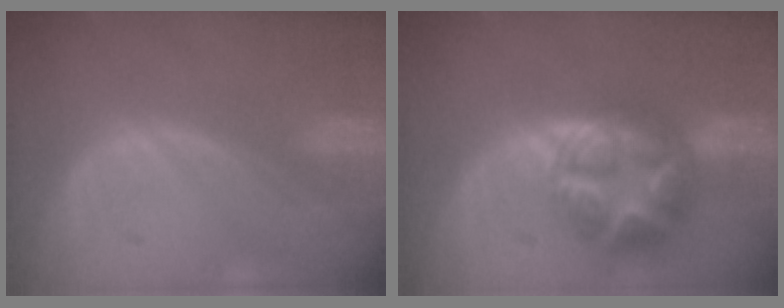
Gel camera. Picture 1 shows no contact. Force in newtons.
{"total": 8.9, "press": 8.9, "slide": 0.5}